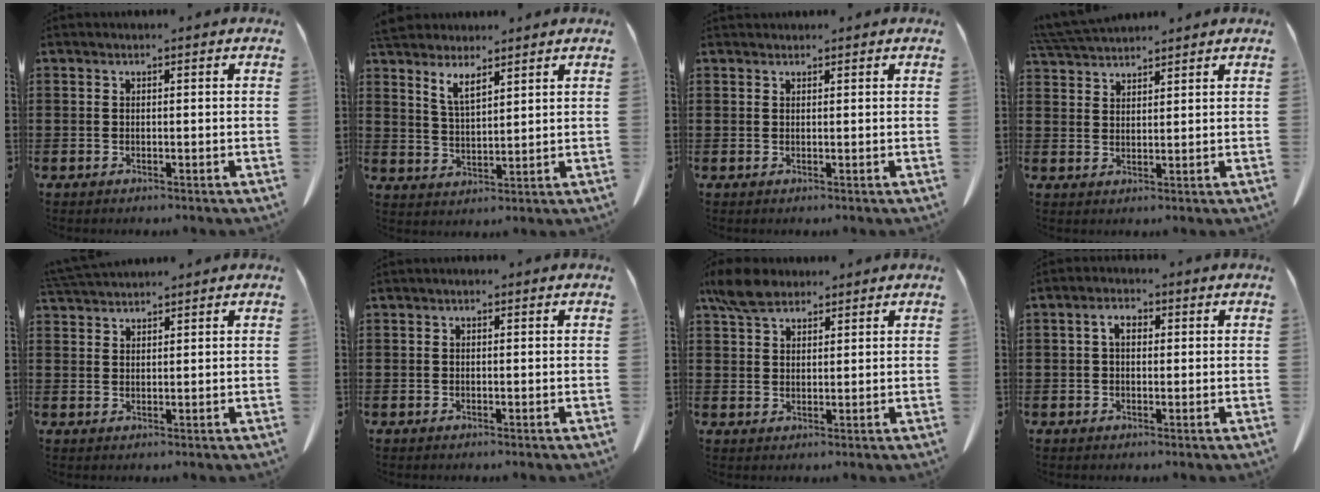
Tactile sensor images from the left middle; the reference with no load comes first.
{"total": 5.3, "force": [4.2, 1.4, 2.8], "torque": [-0.068, -0.009, 0.076]}
{"total": 0.7, "force": [0.7, 0.2, 0.0], "torque": [-0.001, 0.000, 0.013]}
{"total": 4.4, "force": [4.3, 0.5, 1.0], "torque": [-0.033, -0.010, 0.082]}
{"total": 2.8, "force": [2.8, 0.2, 0.4], "torque": [-0.017, -0.004, 0.054]}
{"total": 0.0}
{"total": 5.6, "force": [4.3, 2.6, 2.6], "torque": [-0.065, 0.002, 0.083]}
{"total": 3.1, "force": [0.6, 1.7, 2.5], "torque": [-0.053, 0.011, 0.009]}